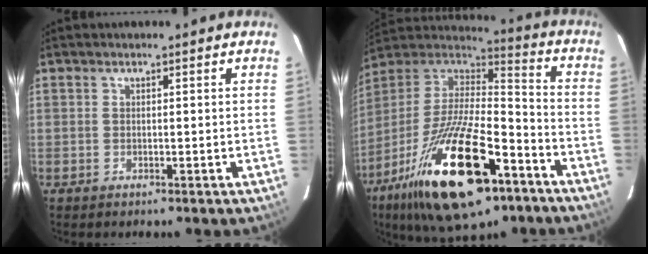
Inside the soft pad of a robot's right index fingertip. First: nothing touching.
{"total": 28.5, "force": [-15.3, 10.9, 21.5], "torque": [-0.402, -0.033, -0.252]}